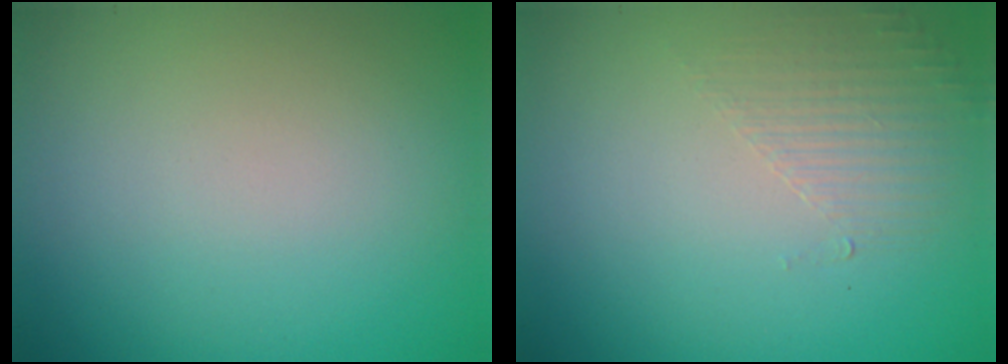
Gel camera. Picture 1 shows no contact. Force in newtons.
{"total": 1.6, "press": 0.4, "slide": 1.5}